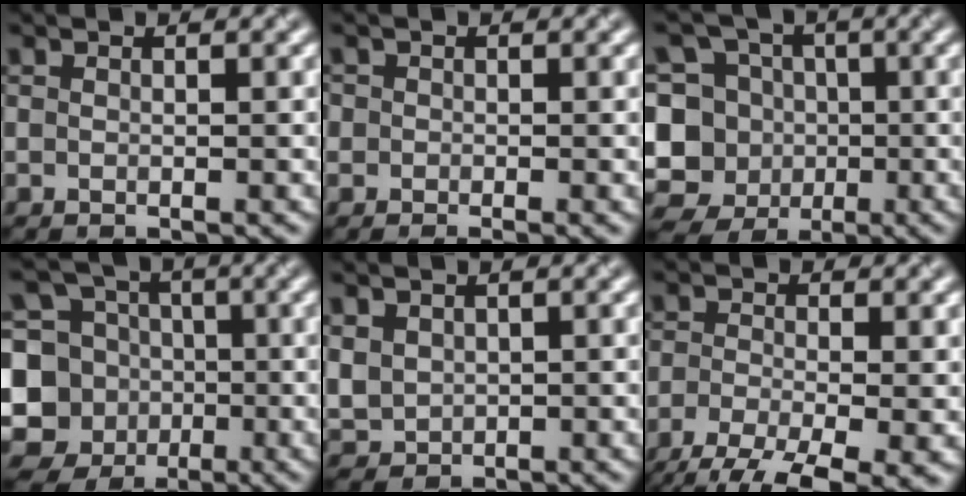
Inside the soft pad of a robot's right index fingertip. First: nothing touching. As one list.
[{"total": 1.4, "force": [-0.4, 1.1, 0.8], "torque": [-0.005, -0.007, -0.012]}, {"total": 14.7, "force": [-3.1, 14.0, 3.6], "torque": [-0.113, 0.008, -0.070]}, {"total": 14.2, "force": [-3.3, 13.1, 4.4], "torque": [-0.114, 0.008, -0.073]}, {"total": 2.8, "force": [0.8, 2.3, 1.2], "torque": [-0.040, -0.004, 0.022]}, {"total": 8.2, "force": [-5.3, 2.5, 5.7], "torque": [-0.109, -0.028, -0.092]}]